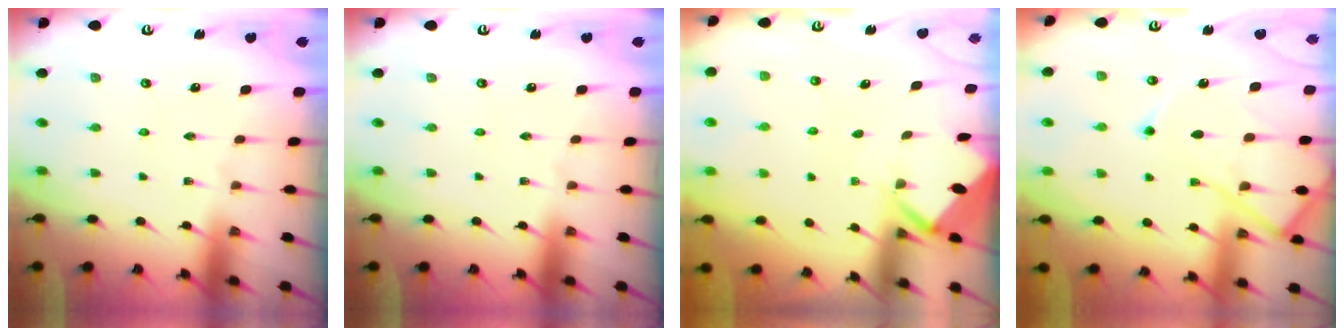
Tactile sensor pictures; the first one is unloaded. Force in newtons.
{"total": 0.0}
{"total": 2.8, "press": 2.8, "slide": 0.2}
{"total": 12.1, "press": 12.0, "slide": 1.3}